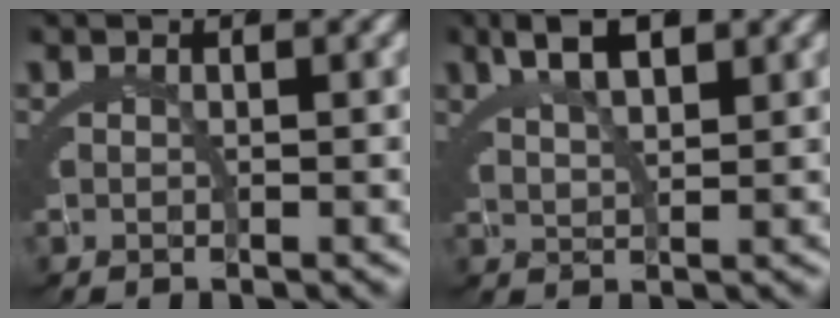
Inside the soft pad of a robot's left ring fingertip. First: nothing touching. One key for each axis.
{"total": 4.4, "fx": 3.3, "fy": 0.9, "fz": 2.8, "tx": -0.048, "ty": 0.005, "tz": 0.063}